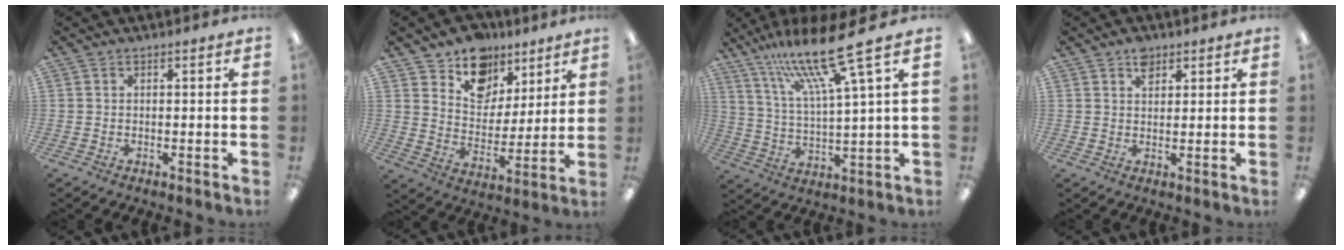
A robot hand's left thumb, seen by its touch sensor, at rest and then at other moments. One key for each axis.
{"total": 12.0, "fx": 8.9, "fy": 7.9, "fz": 2.0, "tx": -0.034, "ty": -0.067, "tz": 0.167}
{"total": 17.5, "fx": 12.4, "fy": 1.8, "fz": 12.2, "tx": -0.237, "ty": -0.066, "tz": 0.198}
{"total": 3.5, "fx": 2.2, "fy": 2.4, "fz": 1.2, "tx": -0.007, "ty": -0.007, "tz": 0.038}